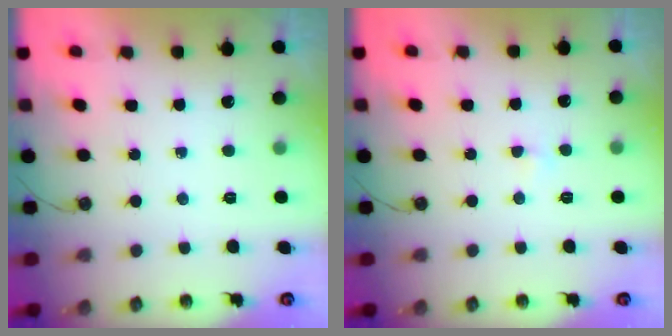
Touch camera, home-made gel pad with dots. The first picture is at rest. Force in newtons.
{"total": 2.5, "press": 2.5, "slide": 0.4}